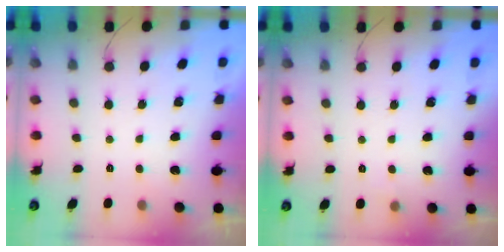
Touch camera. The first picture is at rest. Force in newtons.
{"total": 2.5, "press": 2.4, "slide": 1.0}